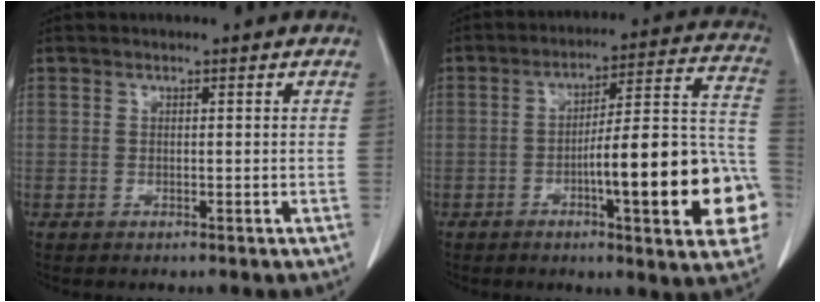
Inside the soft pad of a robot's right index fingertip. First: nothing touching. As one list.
[{"total": 20.0, "force": [-5.8, 2.9, 19.0], "torque": [-0.184, 0.031, -0.070]}]